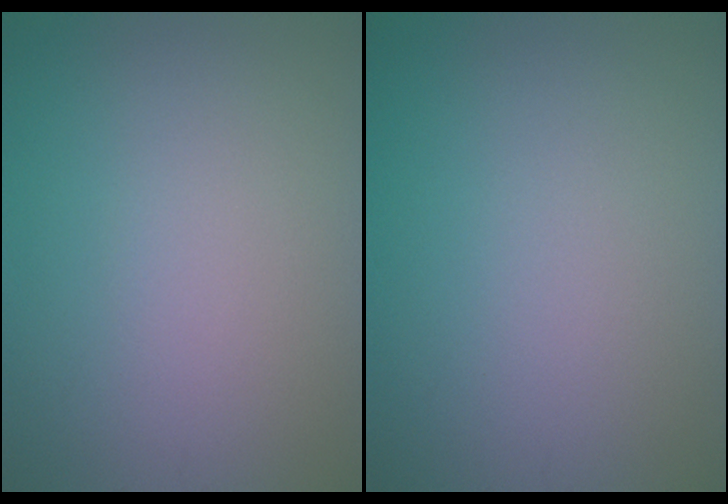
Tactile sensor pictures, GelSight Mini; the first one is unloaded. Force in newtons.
{"total": 0.0}